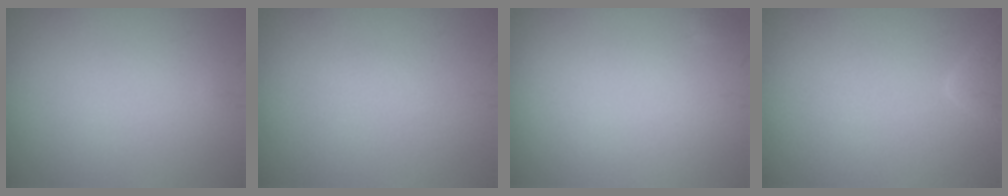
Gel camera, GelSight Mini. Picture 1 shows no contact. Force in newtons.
{"total": 0.5, "press": 0.5, "slide": 0.1}
{"total": 0.0}
{"total": 1.5, "press": 1.5, "slide": 0.2}